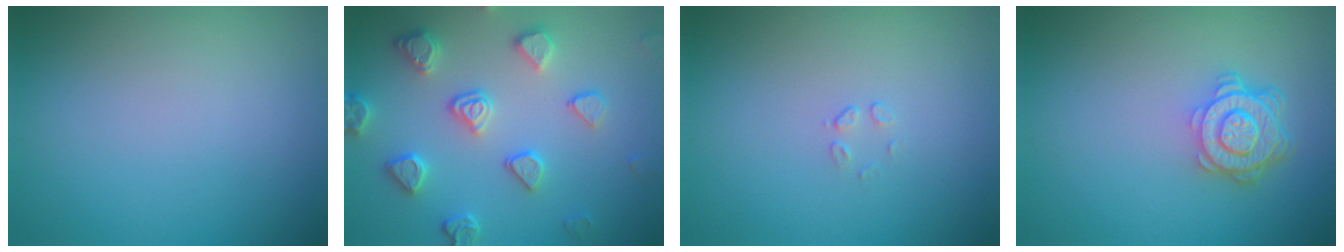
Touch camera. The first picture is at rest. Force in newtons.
{"total": 4.1, "press": 4.1, "slide": 0.4}
{"total": 0.5, "press": 0.2, "slide": 0.5}
{"total": 4.5, "press": 3.4, "slide": 2.9}